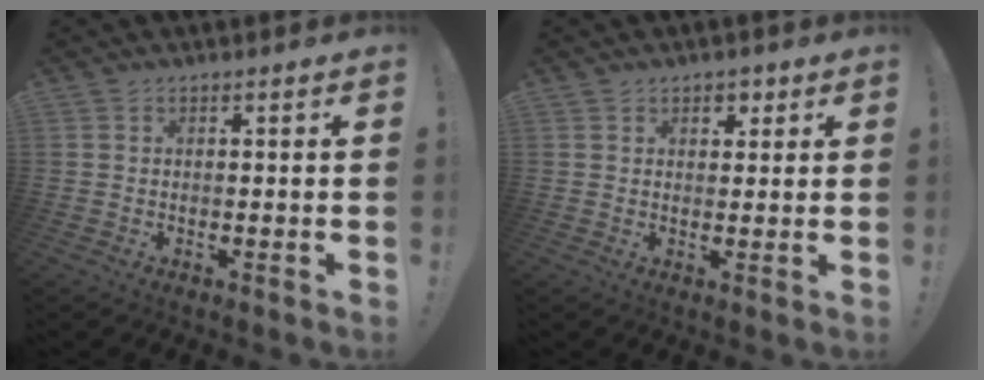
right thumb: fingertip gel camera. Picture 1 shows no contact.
{"total": 3.4, "force": [1.7, 2.5, 1.4], "torque": [-0.004, -0.007, 0.026]}